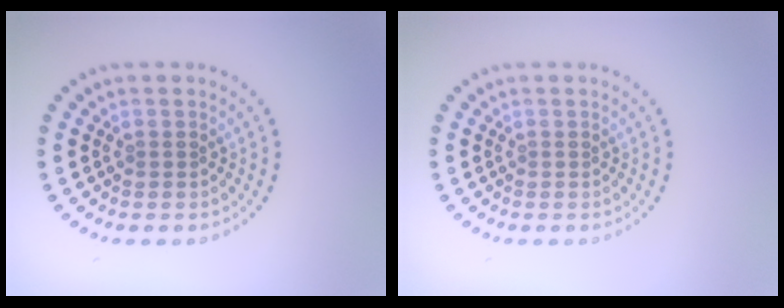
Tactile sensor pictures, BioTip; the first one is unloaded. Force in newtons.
{"total": 0.0}